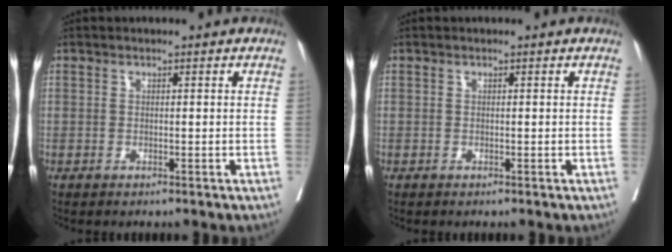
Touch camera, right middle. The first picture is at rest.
{"total": 0.0}